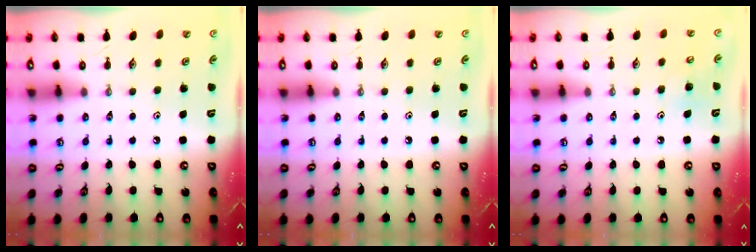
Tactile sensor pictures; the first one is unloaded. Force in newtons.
{"total": 0.0}
{"total": 6.2, "press": 6.2, "slide": 0.8}